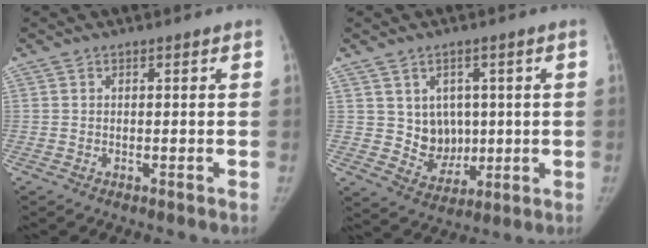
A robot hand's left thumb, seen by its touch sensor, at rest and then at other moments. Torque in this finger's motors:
{"motor_torque": [-0.11, 0.18, 0.19, 0.06, 0.00]}